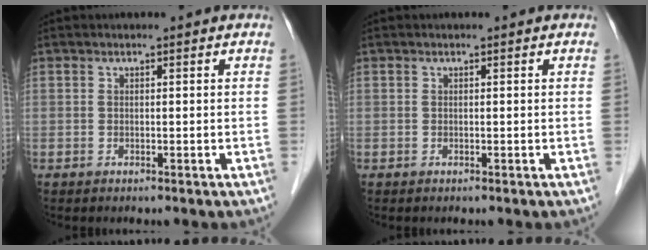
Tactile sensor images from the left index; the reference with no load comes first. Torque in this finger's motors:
{"motor_torque": [0.00, 0.00, 0.00, 0.00]}